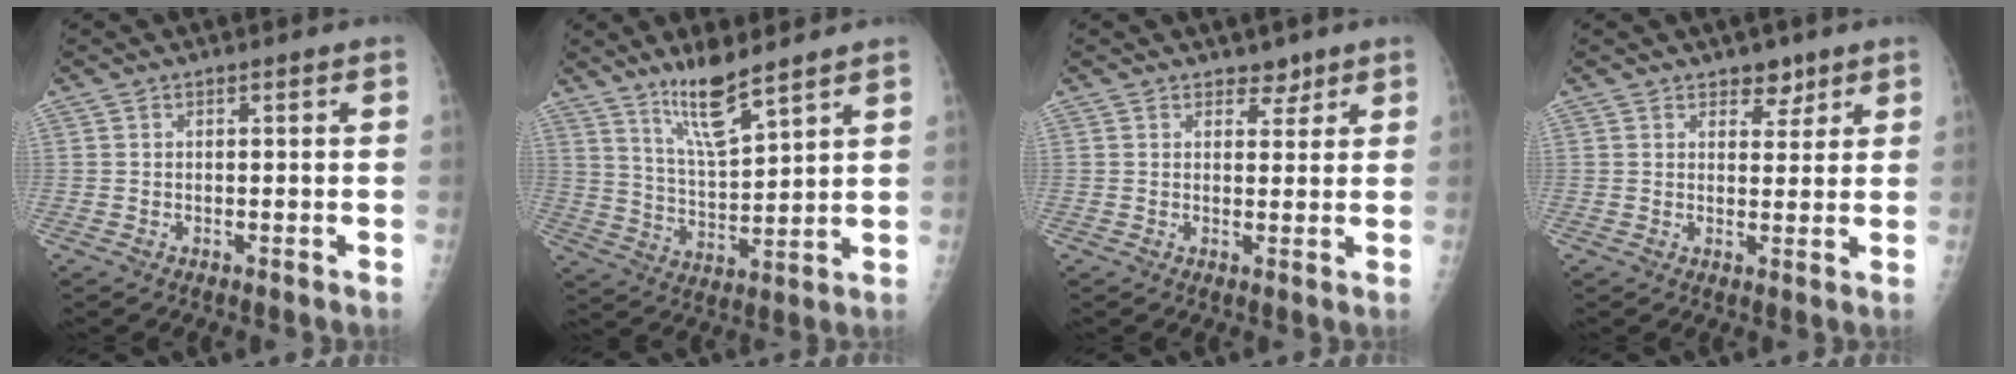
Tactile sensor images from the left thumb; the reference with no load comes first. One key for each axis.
{"total": 9.7, "fx": 7.3, "fy": 1.4, "fz": 6.2, "tx": -0.114, "ty": -0.058, "tz": 0.147}
{"total": 2.4, "fx": 1.7, "fy": 1.5, "fz": 0.6, "tx": 0.013, "ty": -0.010, "tz": 0.021}
{"total": 3.6, "fx": 2.4, "fy": 2.2, "fz": 1.4, "tx": 0.006, "ty": -0.015, "tz": 0.034}